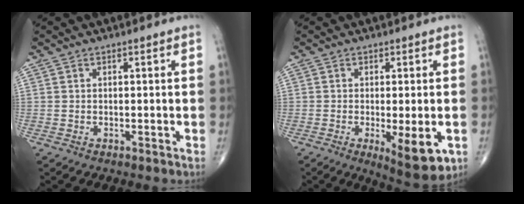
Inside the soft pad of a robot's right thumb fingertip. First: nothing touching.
{"total": 9.1, "force": [-2.6, 2.7, 8.3], "torque": [-0.112, -0.019, -0.033]}